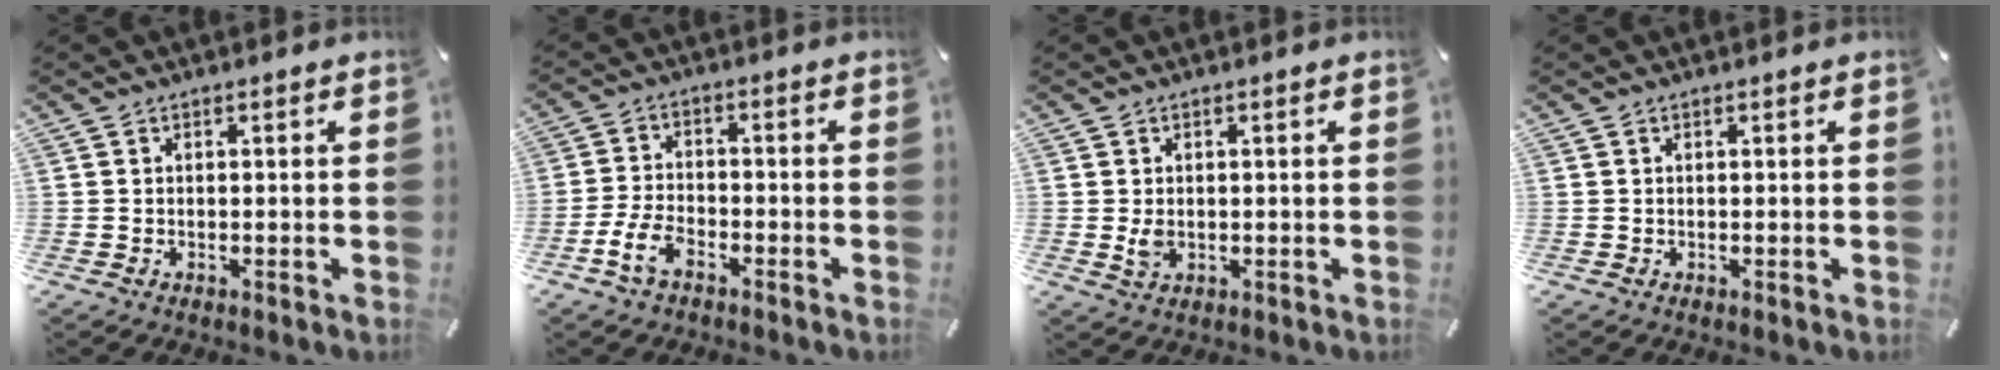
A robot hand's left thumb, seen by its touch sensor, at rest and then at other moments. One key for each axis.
{"total": 6.6, "fx": -3.8, "fy": 3.5, "fz": 4.1, "tx": -0.096, "ty": 0.011, "tz": -0.074}
{"total": 2.6, "fx": -0.2, "fy": 1.7, "fz": 2.0, "tx": -0.037, "ty": -0.005, "tz": -0.006}
{"total": 0.0}